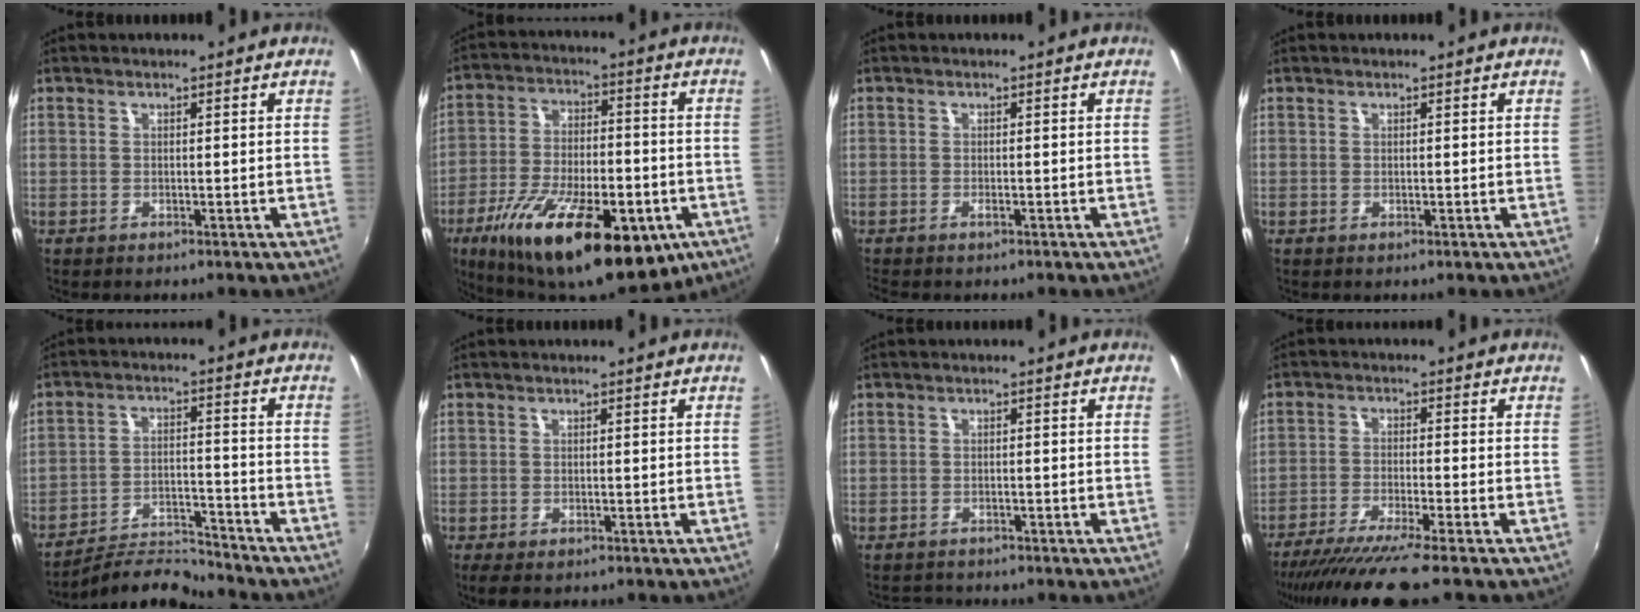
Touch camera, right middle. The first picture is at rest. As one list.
[{"total": 26.5, "force": [-13.8, 10.7, 20.0], "torque": [-0.358, -0.048, -0.205]}, {"total": 1.2, "force": [-0.9, 0.4, 0.7], "torque": [-0.017, 0.000, -0.017]}, {"total": 0.0}, {"total": 9.3, "force": [-9.2, -0.4, 1.5], "torque": [-0.041, 0.002, -0.163]}, {"total": 2.6, "force": [-1.6, 1.4, 1.5], "torque": [-0.030, -0.012, -0.025]}, {"total": 2.5, "force": [-2.3, 0.9, 0.2], "torque": [-0.010, -0.003, -0.039]}, {"total": 10.7, "force": [-8.8, -0.9, 5.9], "torque": [-0.123, -0.033, -0.146]}]